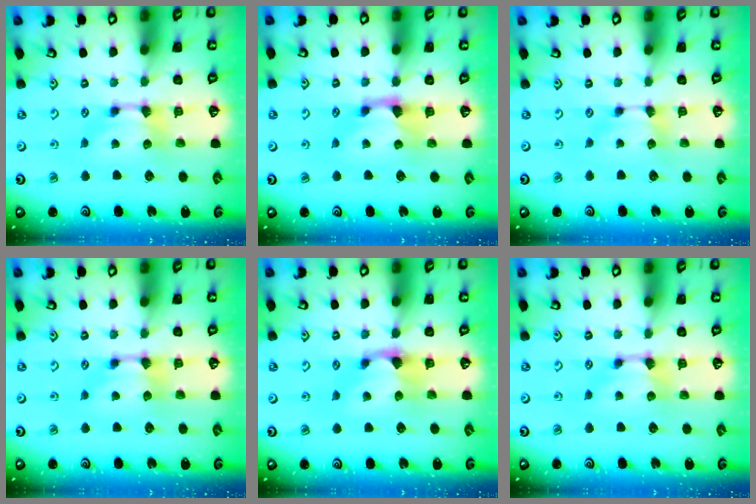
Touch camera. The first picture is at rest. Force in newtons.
{"total": 1.2, "press": 0.2, "slide": 1.2}
{"total": 0.7, "press": 0.6, "slide": 0.5}
{"total": 0.0}
{"total": 1.0, "press": 0.1, "slide": 1.0}
{"total": 0.0}